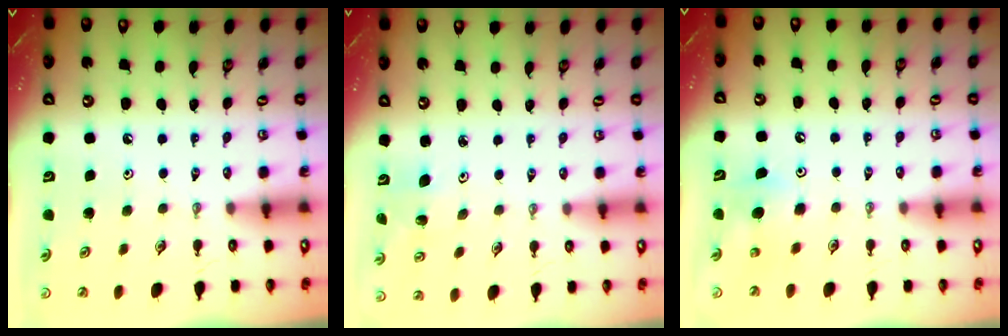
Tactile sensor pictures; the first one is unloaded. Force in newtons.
{"total": 2.1, "press": 2.1, "slide": 0.2}
{"total": 6.3, "press": 6.2, "slide": 0.6}